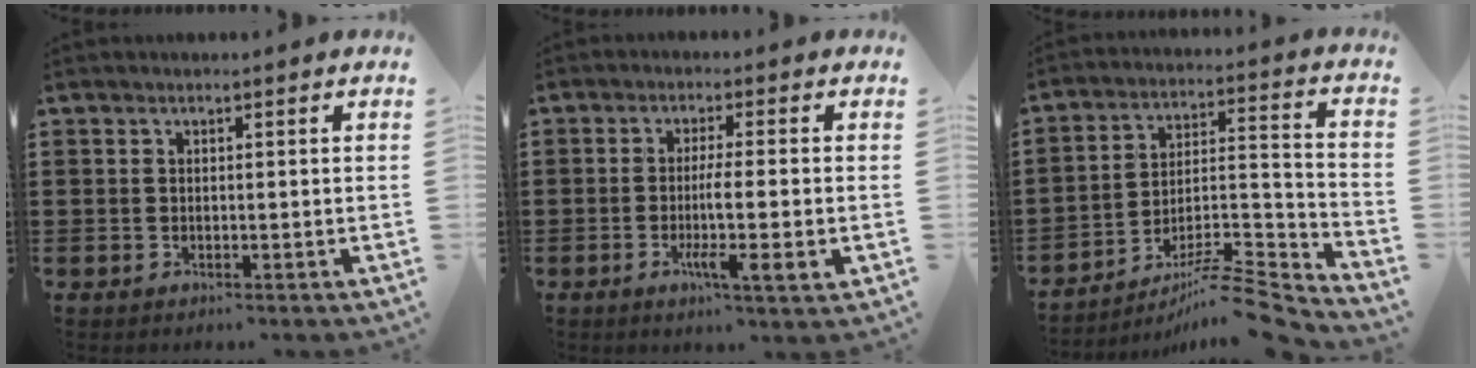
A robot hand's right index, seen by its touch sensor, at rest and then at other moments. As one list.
[{"total": 5.4, "force": [-1.2, -0.2, 5.3], "torque": [-0.098, -0.016, -0.024]}, {"total": 8.2, "force": [-7.0, 0.9, 4.1], "torque": [-0.058, 0.008, -0.139]}]